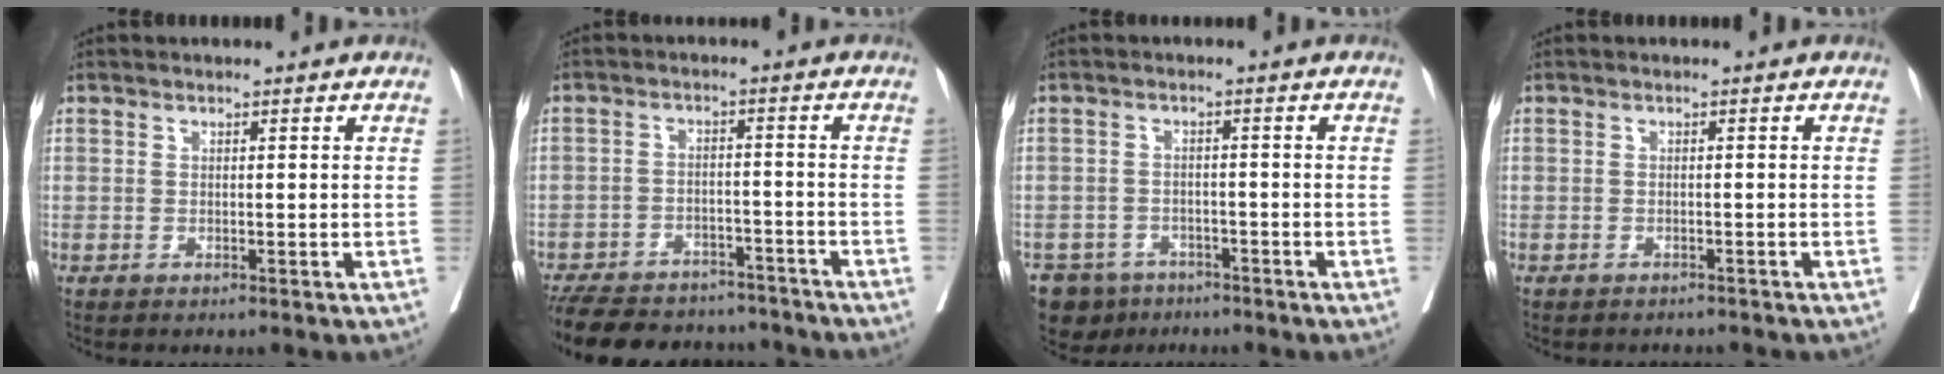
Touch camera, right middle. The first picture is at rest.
{"total": 18.1, "force": [-15.7, 6.8, 5.9], "torque": [-0.146, -0.003, -0.218]}
{"total": 7.0, "force": [-5.4, 4.3, 1.1], "torque": [-0.015, -0.001, -0.085]}
{"total": 3.1, "force": [-2.9, 0.9, 0.7], "torque": [-0.014, -0.001, -0.036]}